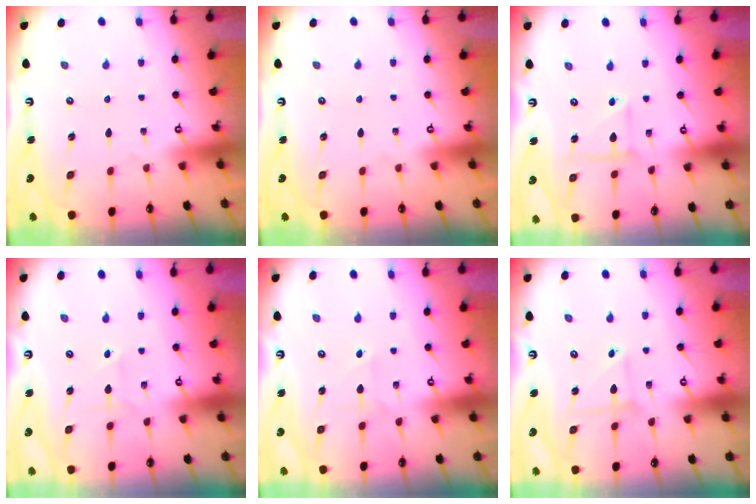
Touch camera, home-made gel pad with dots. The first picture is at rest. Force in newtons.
{"total": 0.0}
{"total": 5.1, "press": 5.1, "slide": 0.7}
{"total": 1.2, "press": 1.2, "slide": 0.2}
{"total": 2.5, "press": 2.5, "slide": 0.3}
{"total": 3.7, "press": 3.7, "slide": 0.4}